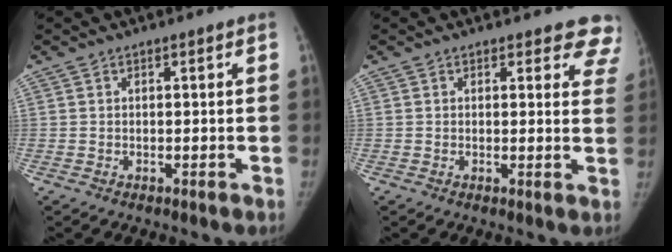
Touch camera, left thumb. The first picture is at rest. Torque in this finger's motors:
{"motor_torque": [0.29, -0.15, 0.69, -0.64, 0.03]}